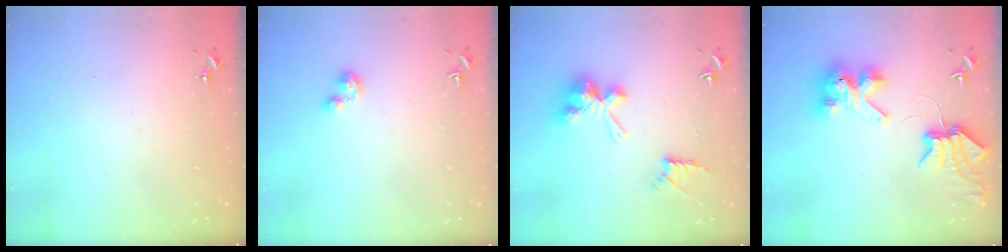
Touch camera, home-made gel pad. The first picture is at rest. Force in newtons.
{"total": 2.2, "press": 2.2, "slide": 0.2}
{"total": 11.3, "press": 11.3, "slide": 0.7}
{"total": 8.1, "press": 8.0, "slide": 1.1}